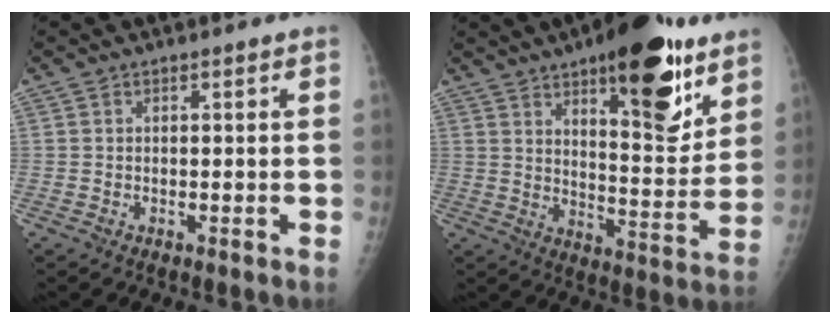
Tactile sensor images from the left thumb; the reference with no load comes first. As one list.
[{"total": 20.7, "force": [12.0, 7.5, 15.1], "torque": [-0.170, -0.069, 0.178]}]